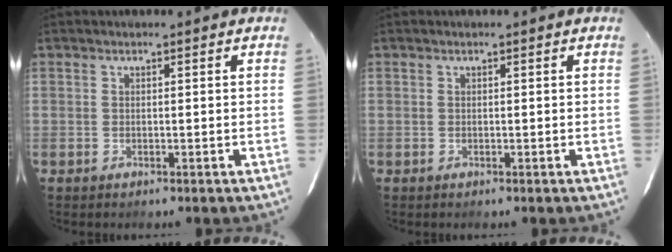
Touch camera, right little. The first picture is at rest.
{"total": 0.0}